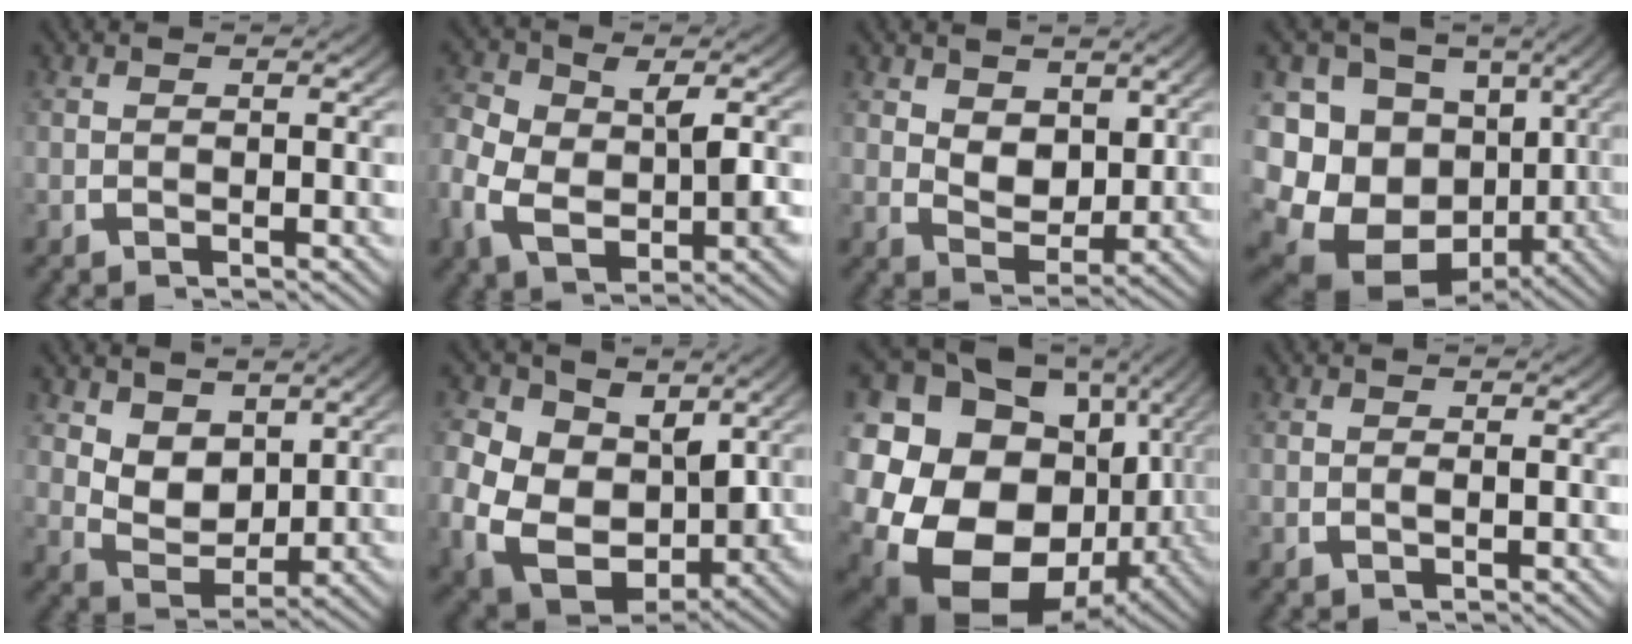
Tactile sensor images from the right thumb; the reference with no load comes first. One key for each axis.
{"total": 7.9, "fx": -1.0, "fy": 5.5, "fz": 5.6, "tx": -0.136, "ty": -0.043, "tz": 0.011}
{"total": 4.0, "fx": 1.4, "fy": 2.6, "fz": 2.6, "tx": -0.056, "ty": -0.032, "tz": 0.040}
{"total": 21.0, "fx": -3.1, "fy": 16.6, "fz": 12.5, "tx": -0.262, "ty": -0.073, "tz": -0.030}
{"total": 4.7, "fx": 1.3, "fy": 3.1, "fz": 3.3, "tx": -0.075, "ty": -0.029, "tz": 0.034}
{"total": 15.2, "fx": -1.5, "fy": 11.4, "fz": 10.0, "tx": -0.247, "ty": -0.086, "tz": 0.006}
{"total": 27.1, "fx": -1.3, "fy": 20.4, "fz": 17.8, "tx": -0.364, "ty": -0.077, "tz": 0.007}
{"total": 0.8, "fx": 0.2, "fy": 0.4, "fz": 0.7, "tx": -0.016, "ty": -0.002, "tz": 0.008}